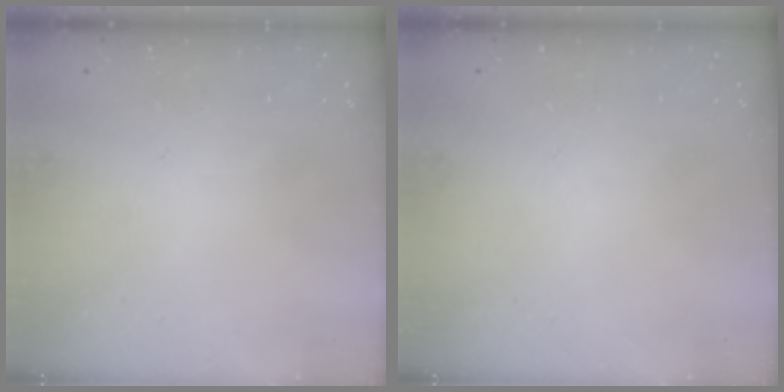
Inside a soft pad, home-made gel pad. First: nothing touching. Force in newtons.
{"total": 0.0}